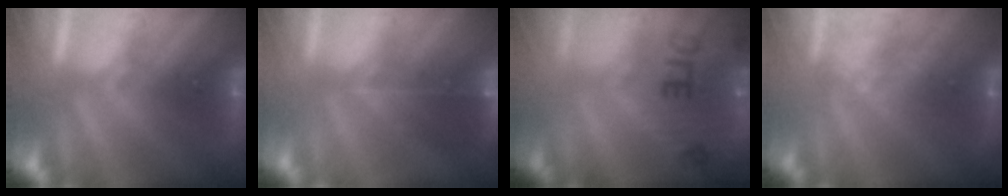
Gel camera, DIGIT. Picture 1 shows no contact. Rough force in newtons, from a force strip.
{"total": 7.1}
{"total": 8.8}
{"total": 3.8}